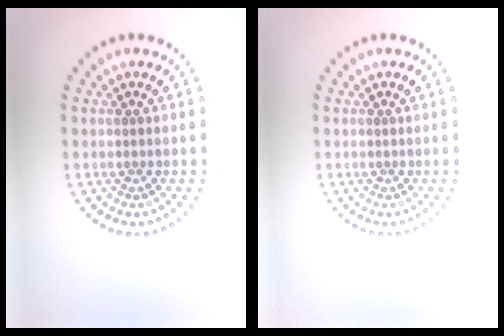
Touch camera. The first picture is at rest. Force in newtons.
{"total": 0.0}